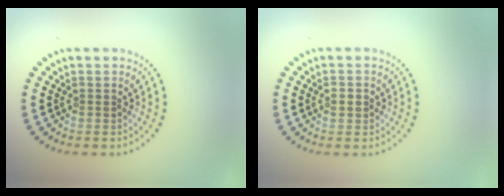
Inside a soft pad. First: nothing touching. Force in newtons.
{"total": 1.1, "press": 1.0, "slide": 0.2}